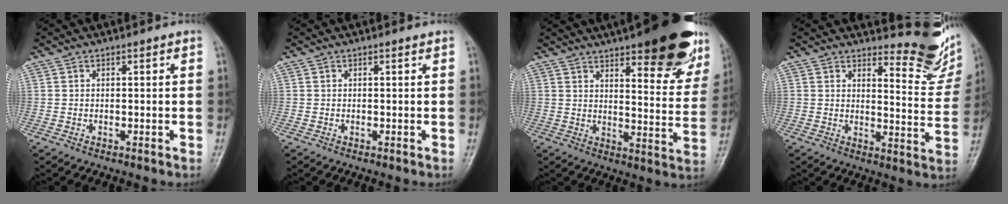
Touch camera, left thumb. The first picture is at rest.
{"total": 0.0}
{"total": 25.2, "force": [16.5, 7.9, 17.3], "torque": [-0.192, -0.060, 0.209]}
{"total": 11.6, "force": [10.9, 3.0, 2.8], "torque": [-0.007, -0.126, 0.121]}